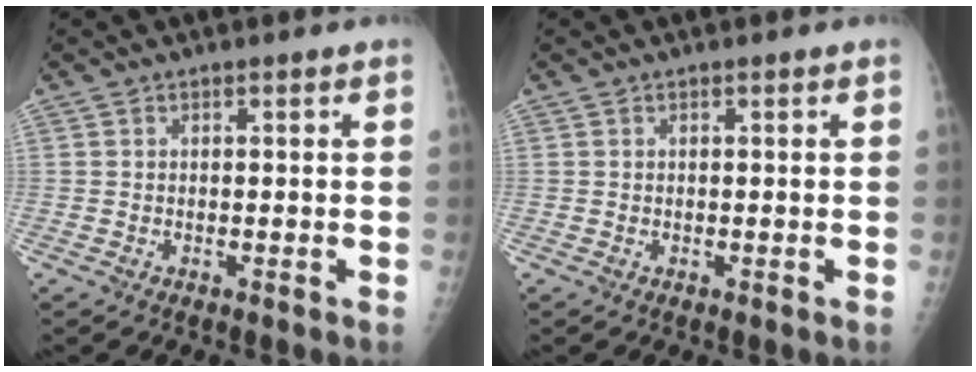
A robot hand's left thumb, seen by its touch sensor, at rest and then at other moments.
{"total": 0.0}